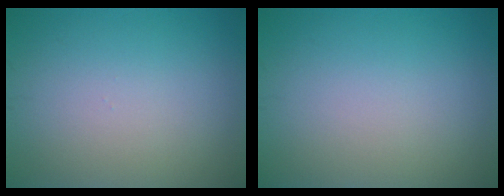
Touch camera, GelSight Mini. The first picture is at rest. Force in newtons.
{"total": 0.0}